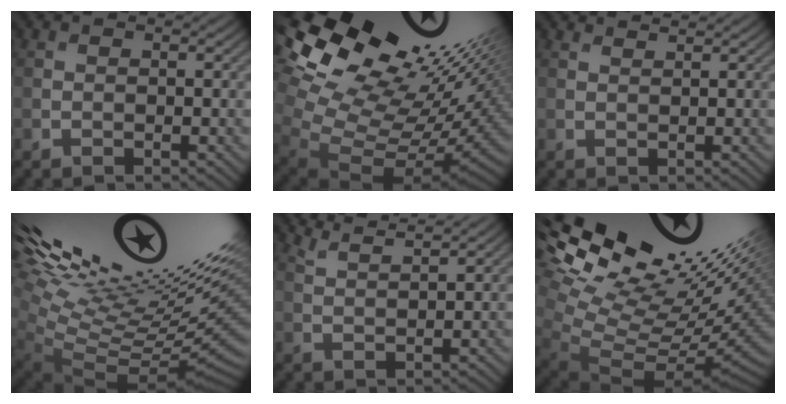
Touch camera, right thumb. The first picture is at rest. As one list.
[{"total": 18.0, "force": [8.1, 9.4, 13.1], "torque": [-0.211, 0.022, 0.173]}, {"total": 1.7, "force": [1.7, -0.3, 0.1], "torque": [-0.004, 0.000, 0.035]}, {"total": 17.2, "force": [7.3, 4.9, 14.8], "torque": [-0.189, 0.032, 0.133]}, {"total": 4.2, "force": [4.0, 0.0, 1.3], "torque": [-0.029, 0.001, 0.079]}, {"total": 17.5, "force": [8.2, 8.0, 13.2], "torque": [-0.208, 0.040, 0.173]}]